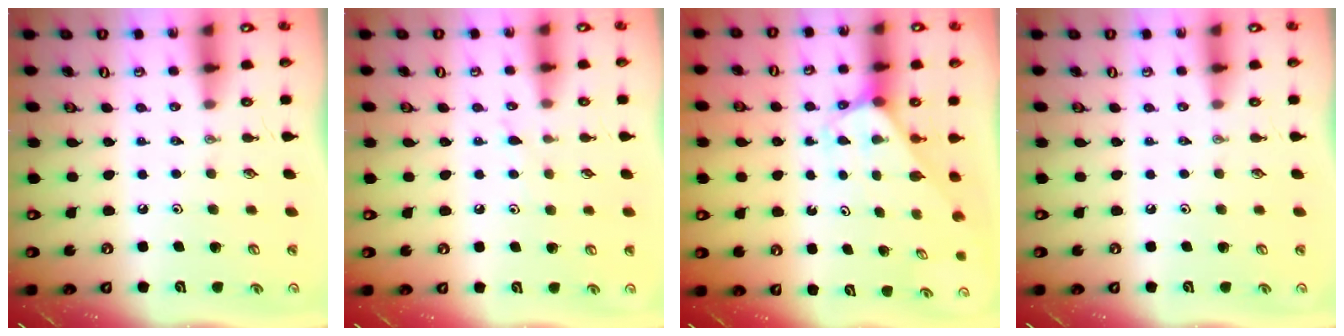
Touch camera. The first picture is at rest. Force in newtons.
{"total": 5.5, "press": 5.5, "slide": 0.7}
{"total": 2.2, "press": 2.2, "slide": 0.1}
{"total": 0.0}